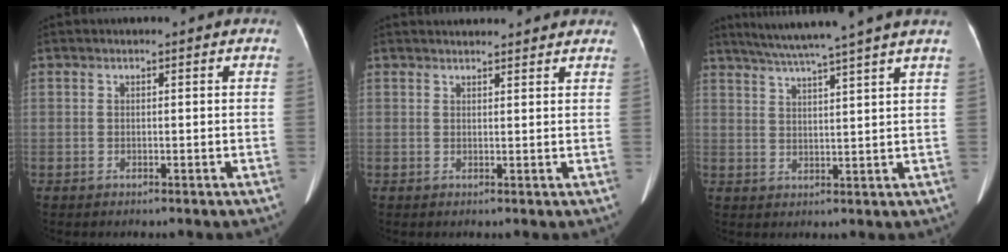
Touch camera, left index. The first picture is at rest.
{"total": 7.8, "force": [7.4, 1.3, 2.2], "torque": [-0.026, 0.029, 0.082]}
{"total": 12.4, "force": [10.4, -2.2, 6.5], "torque": [-0.108, 0.005, 0.142]}